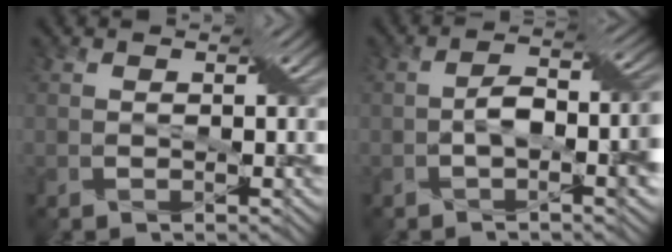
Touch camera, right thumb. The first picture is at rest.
{"total": 6.8, "force": [-1.2, 2.5, 6.2], "torque": [-0.101, 0.009, -0.024]}